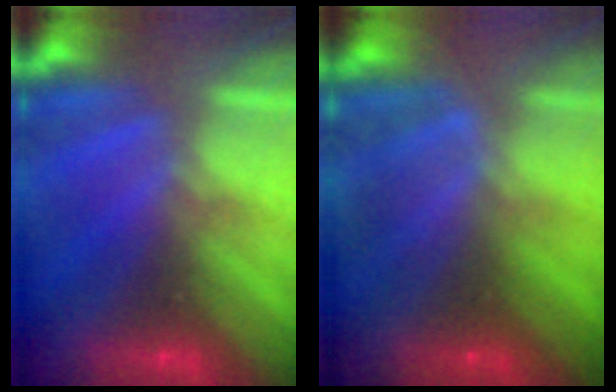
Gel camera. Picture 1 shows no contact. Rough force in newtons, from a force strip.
{"total": 1.7}